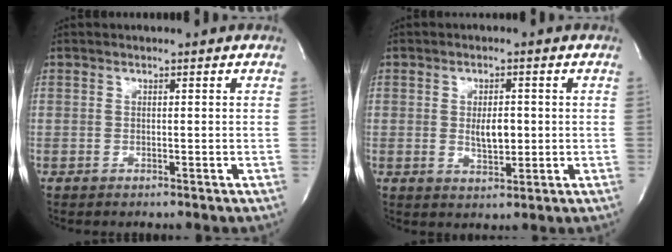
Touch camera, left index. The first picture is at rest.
{"total": 3.9, "force": [-0.1, 1.7, 3.5], "torque": [-0.060, -0.007, 0.004]}